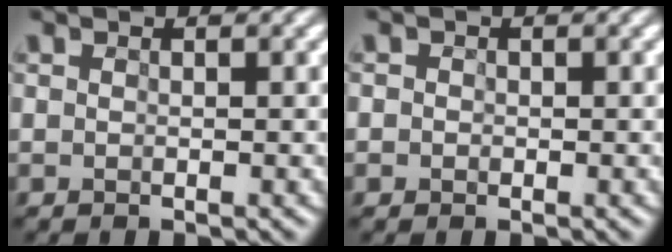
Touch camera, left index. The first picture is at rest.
{"total": 1.4, "force": [0.0, 1.4, 0.5], "torque": [0.011, 0.018, -0.019]}